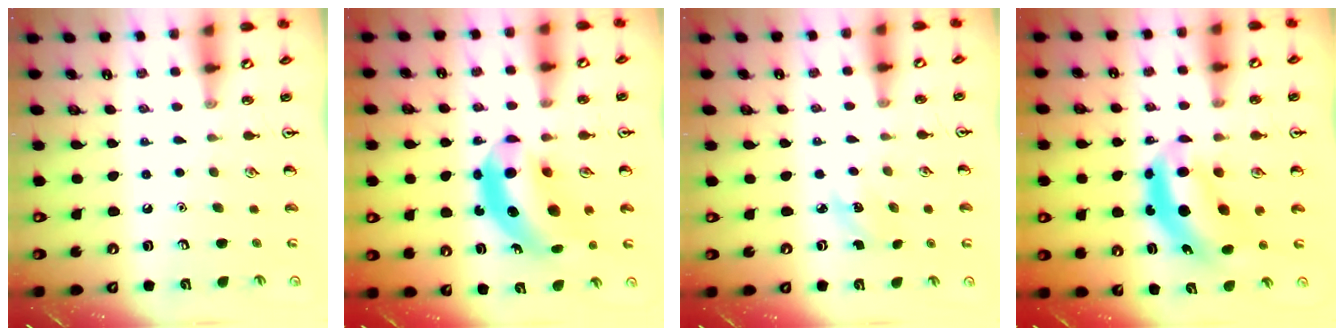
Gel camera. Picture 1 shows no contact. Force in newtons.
{"total": 11.7, "press": 11.0, "slide": 4.0}
{"total": 2.7, "press": 2.5, "slide": 1.0}
{"total": 6.9, "press": 6.6, "slide": 1.9}